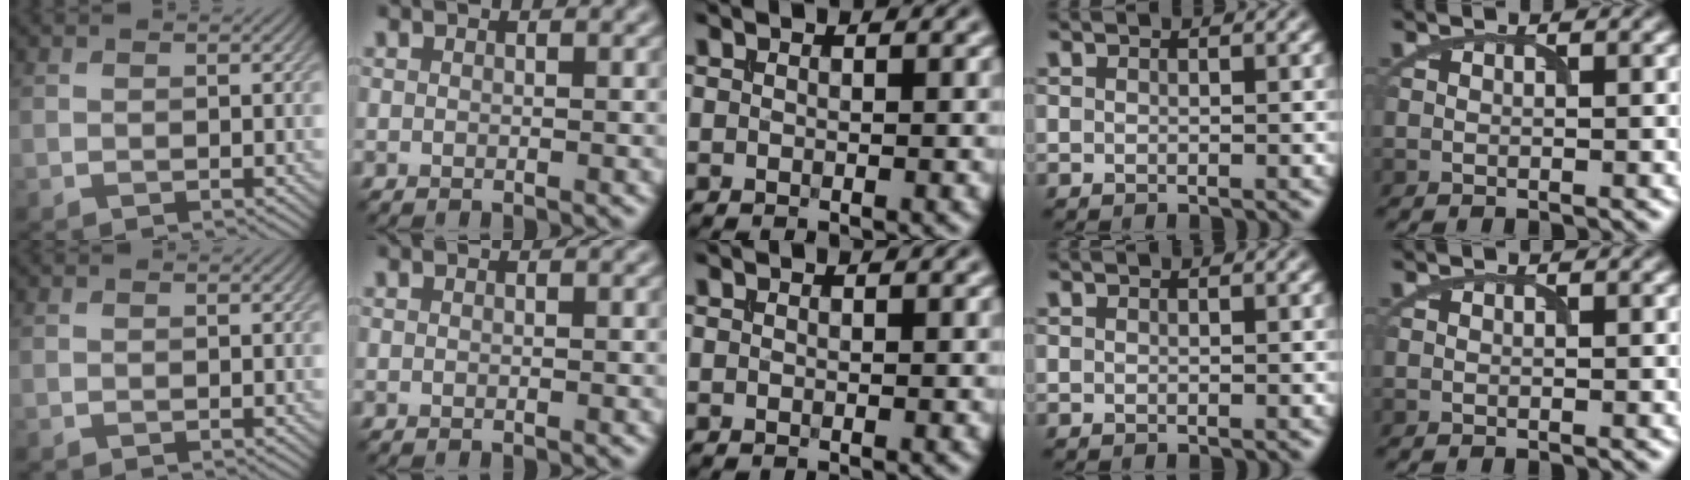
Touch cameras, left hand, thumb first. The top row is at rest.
{}